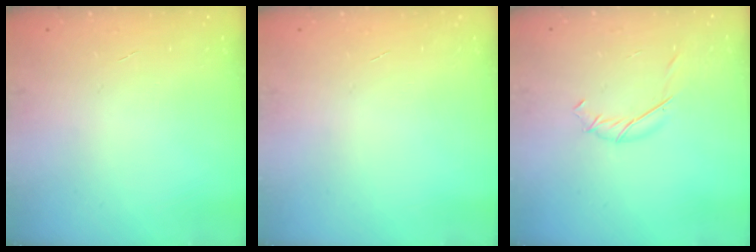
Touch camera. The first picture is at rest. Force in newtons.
{"total": 0.0}
{"total": 4.2, "press": 4.1, "slide": 1.2}